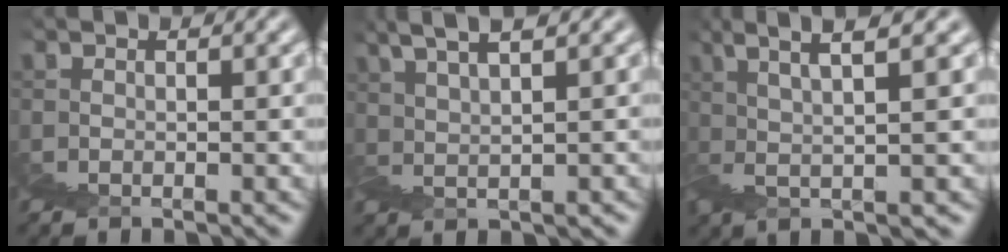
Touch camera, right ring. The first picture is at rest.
{"total": 3.3, "force": [2.0, -2.1, 1.7], "torque": [-0.019, 0.030, 0.030]}
{"total": 6.1, "force": [3.3, -5.1, 0.1], "torque": [0.034, 0.056, 0.040]}